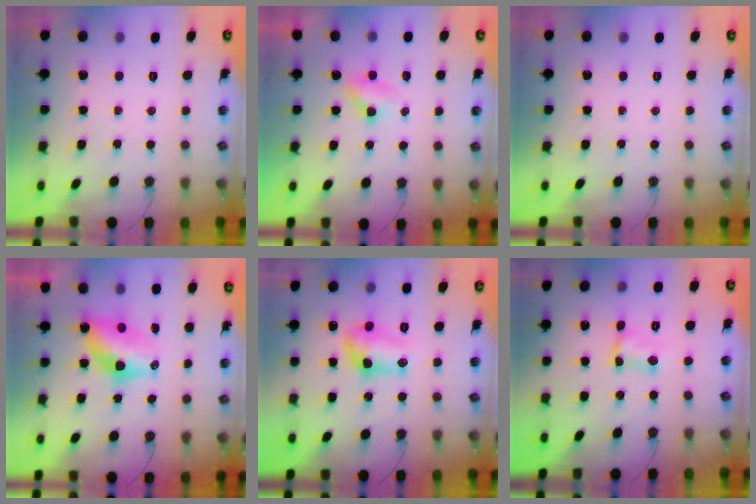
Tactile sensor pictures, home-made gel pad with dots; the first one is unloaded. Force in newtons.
{"total": 3.1, "press": 3.1, "slide": 0.4}
{"total": 0.0}
{"total": 9.0, "press": 9.0, "slide": 0.8}
{"total": 11.3, "press": 11.0, "slide": 2.1}
{"total": 2.6, "press": 2.6, "slide": 0.2}